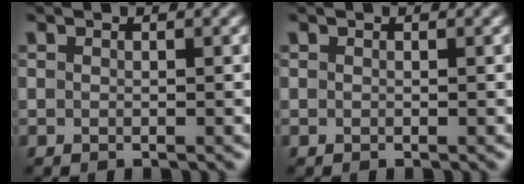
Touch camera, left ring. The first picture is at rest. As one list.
[{"total": 0.0}]